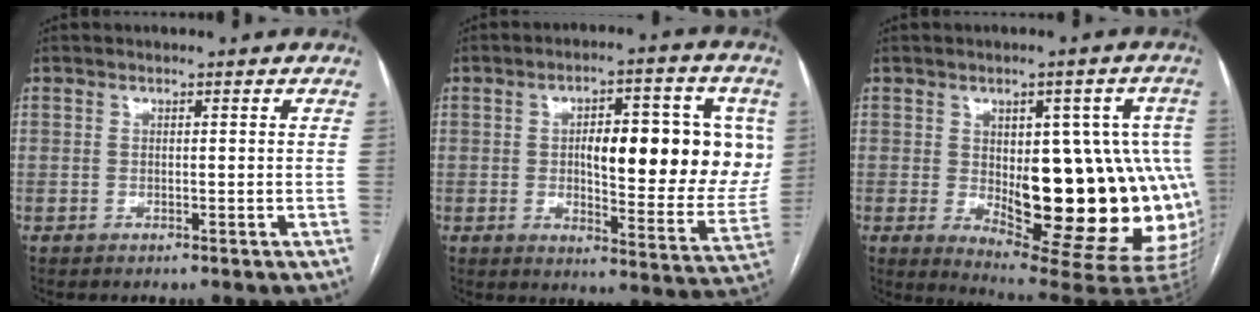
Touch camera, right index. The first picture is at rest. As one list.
[{"total": 18.5, "force": [2.5, 5.8, 17.3], "torque": [-0.216, 0.015, 0.042]}, {"total": 21.2, "force": [-1.8, 7.4, 19.8], "torque": [-0.179, 0.018, 0.003]}]